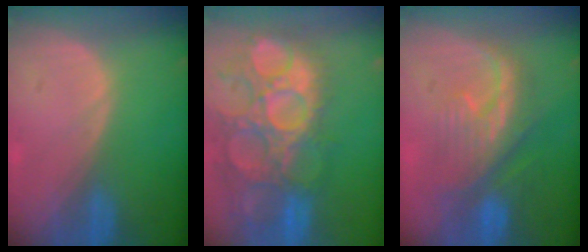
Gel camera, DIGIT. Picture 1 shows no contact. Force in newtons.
{"total": 15.0, "press": 12.5, "slide": 8.2}
{"total": 8.1, "press": 8.1, "slide": 1.0}